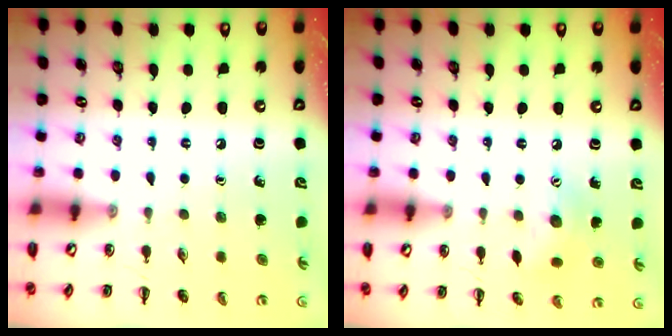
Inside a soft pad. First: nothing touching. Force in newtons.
{"total": 8.4, "press": 8.4, "slide": 0.8}